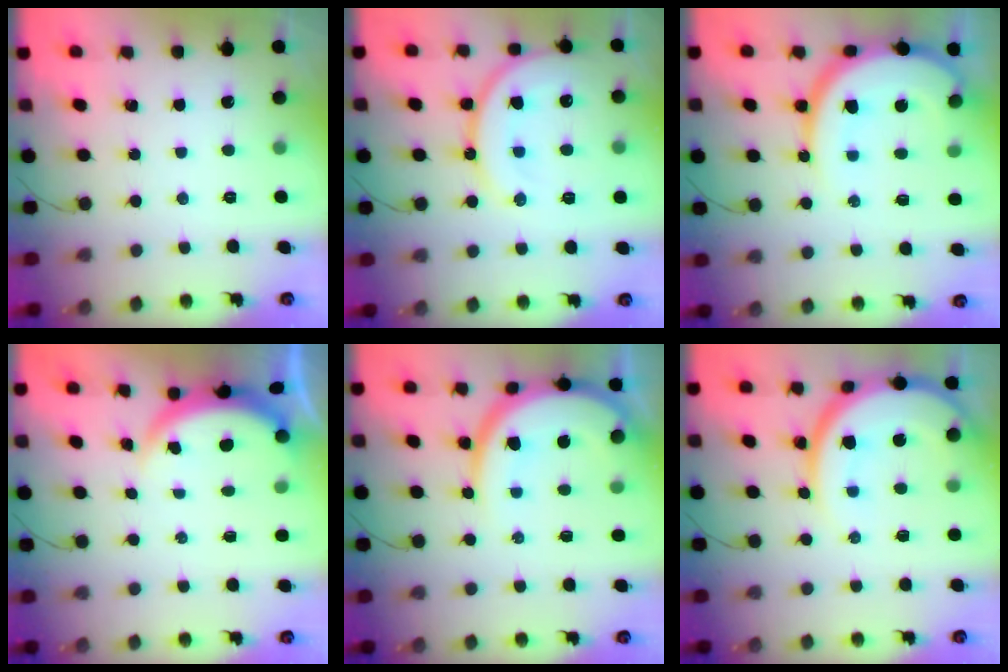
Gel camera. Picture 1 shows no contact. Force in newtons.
{"total": 15.7, "press": 15.6, "slide": 2.0}
{"total": 15.3, "press": 15.2, "slide": 1.2}
{"total": 3.8, "press": 3.7, "slide": 0.7}
{"total": 13.7, "press": 13.7, "slide": 1.4}
{"total": 14.5, "press": 14.5, "slide": 1.1}